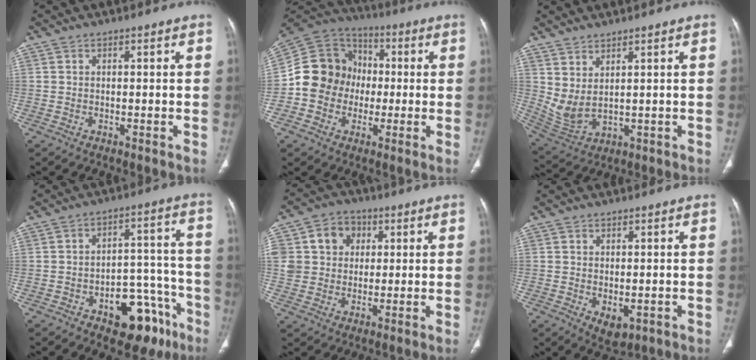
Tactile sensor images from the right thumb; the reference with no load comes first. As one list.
[{"total": 14.3, "force": [-1.7, 13.1, 5.5], "torque": [-0.075, 0.037, -0.037]}, {"total": 6.4, "force": [2.8, 2.5, 5.2], "torque": [-0.110, -0.026, 0.072]}, {"total": 15.4, "force": [-8.4, 8.3, 10.0], "torque": [-0.083, 0.074, -0.109]}, {"total": 12.2, "force": [3.2, 10.5, 5.3], "torque": [-0.071, 0.012, 0.055]}, {"total": 3.8, "force": [-0.8, 2.2, 3.0], "torque": [-0.038, -0.008, 0.002]}]